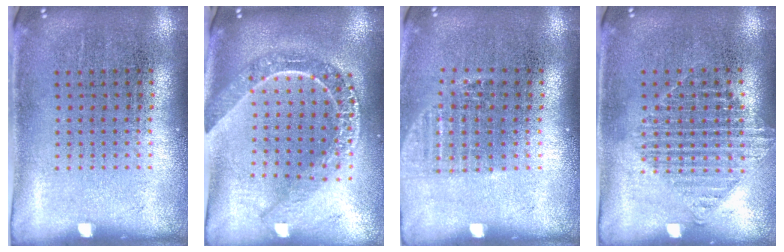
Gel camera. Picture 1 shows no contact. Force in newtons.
{"total": 2.2, "press": 1.8, "slide": 1.1}
{"total": 1.1, "press": 1.0, "slide": 0.4}
{"total": 1.1, "press": 1.1, "slide": 0.3}